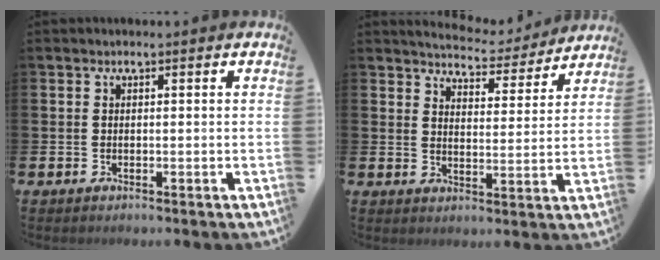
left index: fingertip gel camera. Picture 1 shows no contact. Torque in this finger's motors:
{"motor_torque": [0.92, -1.22, 0.09, 0.04]}